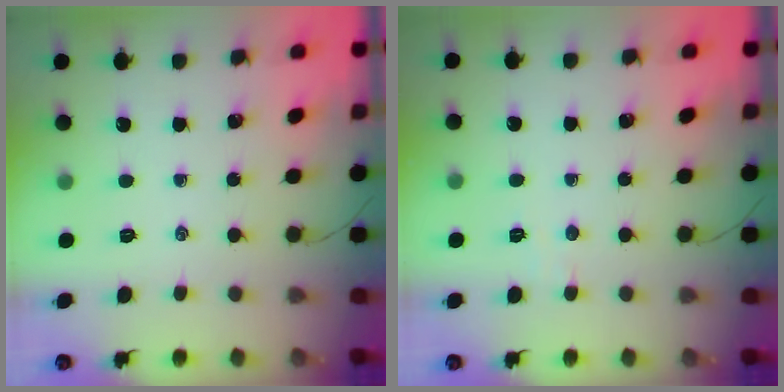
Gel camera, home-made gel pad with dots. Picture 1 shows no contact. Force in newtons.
{"total": 2.6, "press": 2.5, "slide": 0.7}